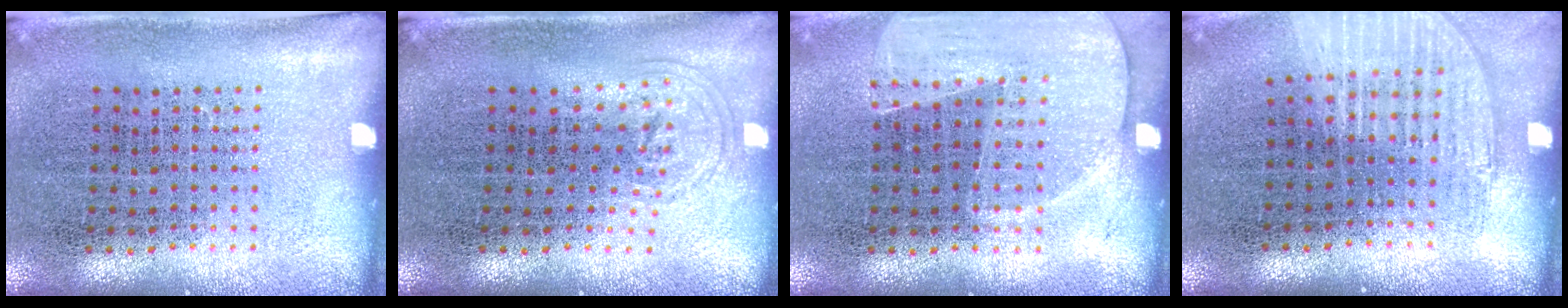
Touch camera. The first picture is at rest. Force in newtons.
{"total": 0.7, "press": 0.6, "slide": 0.5}
{"total": 1.4, "press": 1.3, "slide": 0.5}
{"total": 1.2, "press": 1.2, "slide": 0.3}